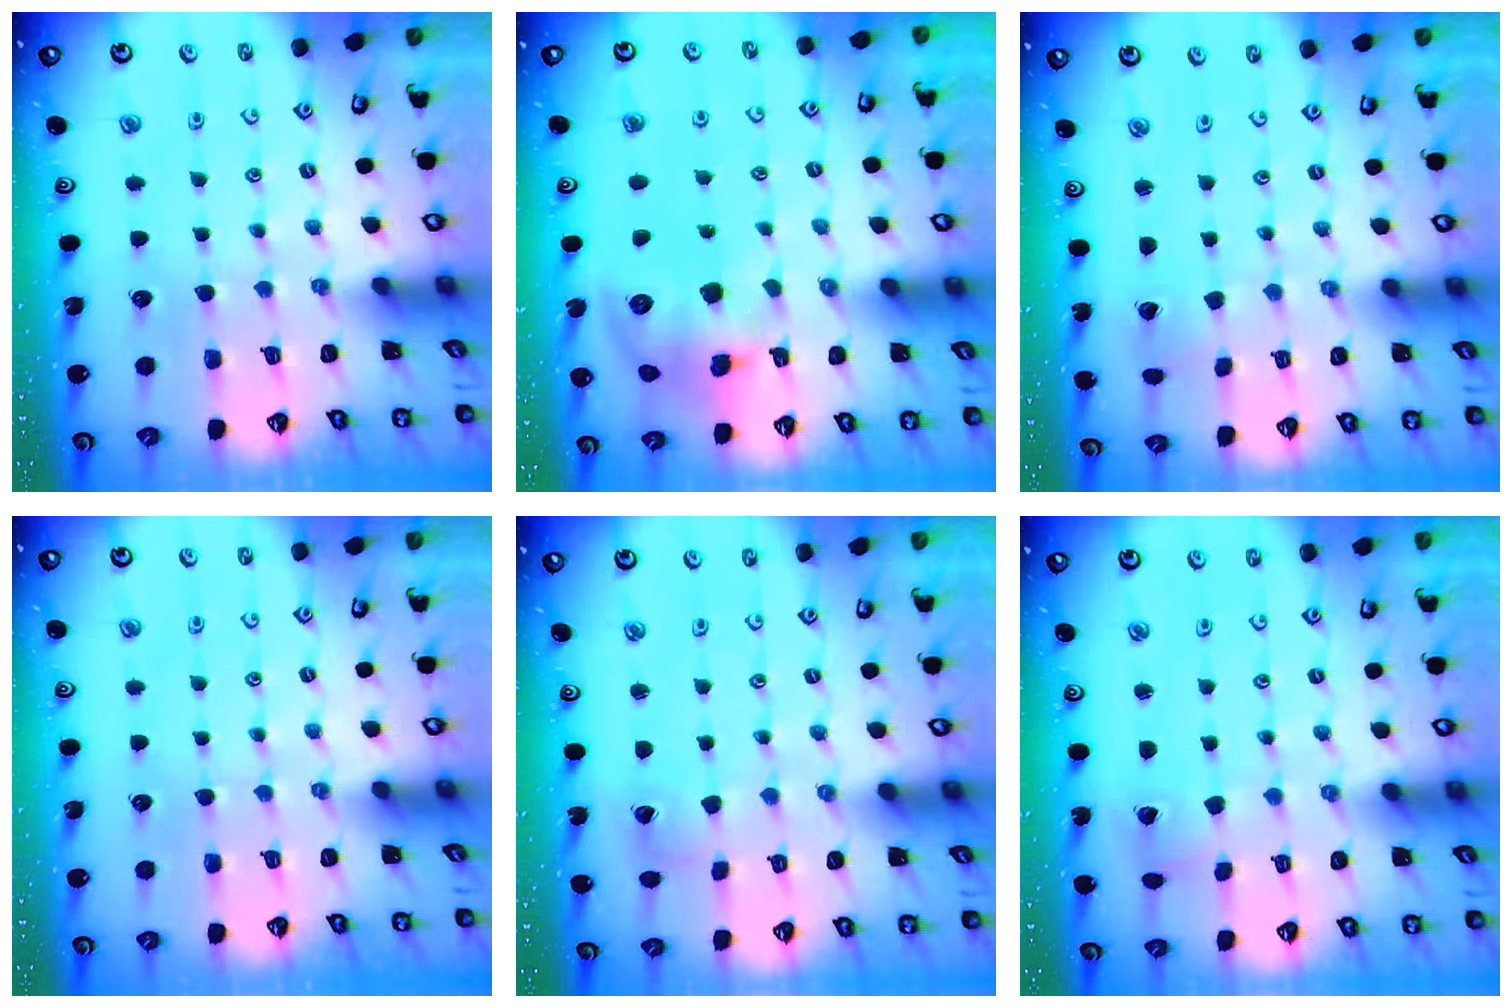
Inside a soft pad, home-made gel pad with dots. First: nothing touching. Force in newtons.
{"total": 11.5, "press": 11.3, "slide": 1.8}
{"total": 0.6, "press": 0.6, "slide": 0.1}
{"total": 0.0}
{"total": 2.9, "press": 2.9, "slide": 0.2}
{"total": 2.0, "press": 2.0, "slide": 0.3}